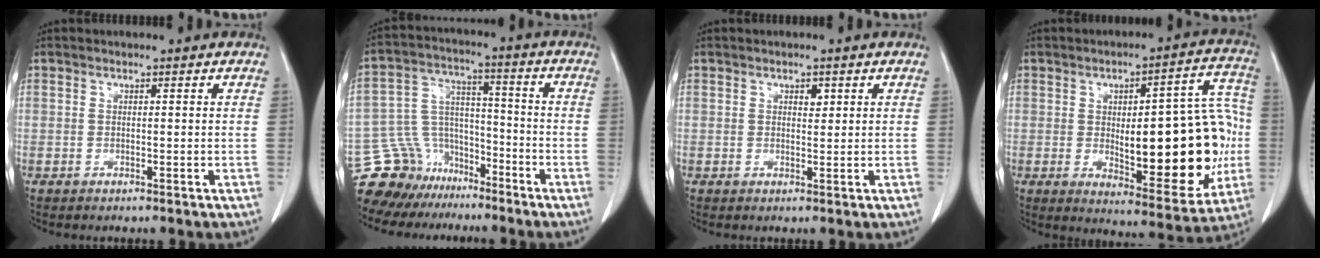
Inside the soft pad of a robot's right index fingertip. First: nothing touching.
{"total": 12.4, "force": [-9.8, 7.5, 1.4], "torque": [-0.041, 0.061, -0.168]}
{"total": 1.4, "force": [0.6, 0.8, 0.9], "torque": [-0.011, -0.002, 0.009]}
{"total": 21.9, "force": [-1.7, 7.2, 20.6], "torque": [-0.239, 0.020, -0.006]}